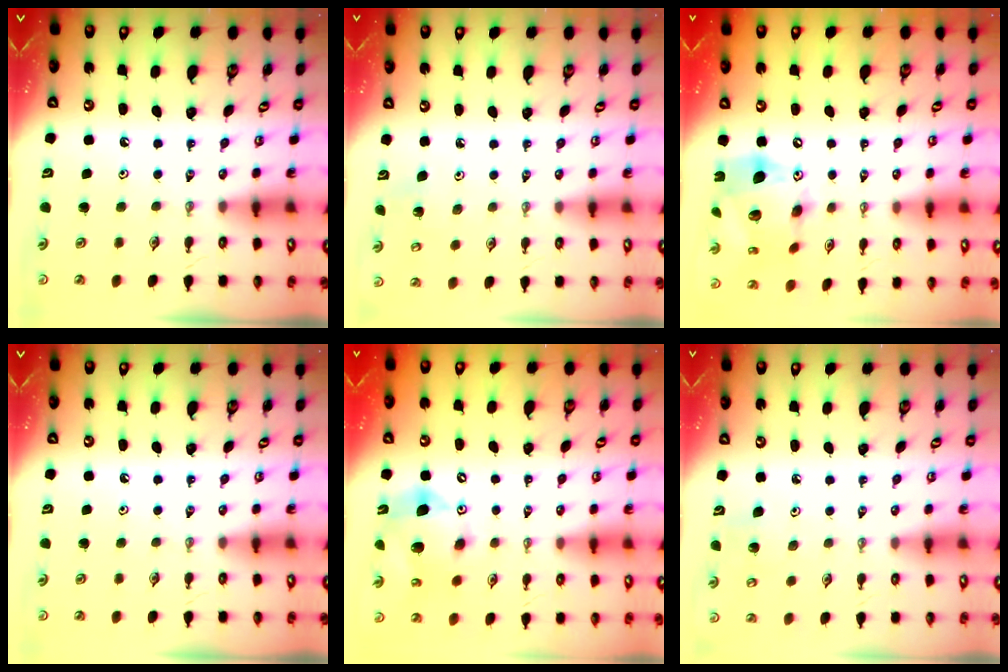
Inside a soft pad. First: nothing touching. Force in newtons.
{"total": 2.8, "press": 2.8, "slide": 0.2}
{"total": 17.7, "press": 17.6, "slide": 1.8}
{"total": 0.0}
{"total": 14.2, "press": 13.9, "slide": 2.9}
{"total": 6.5, "press": 6.2, "slide": 1.9}